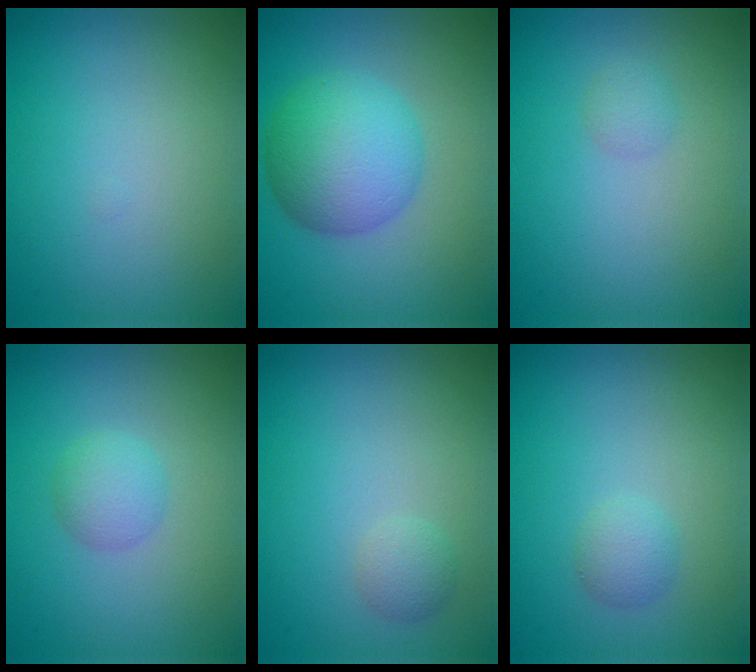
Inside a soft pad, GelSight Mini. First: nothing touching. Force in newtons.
{"total": 6.5, "press": 6.5, "slide": 0.2}
{"total": 1.0, "press": 1.0, "slide": 0.1}
{"total": 2.1, "press": 2.1, "slide": 0.1}
{"total": 1.3, "press": 1.3, "slide": 0.0}
{"total": 1.5, "press": 1.5, "slide": 0.0}